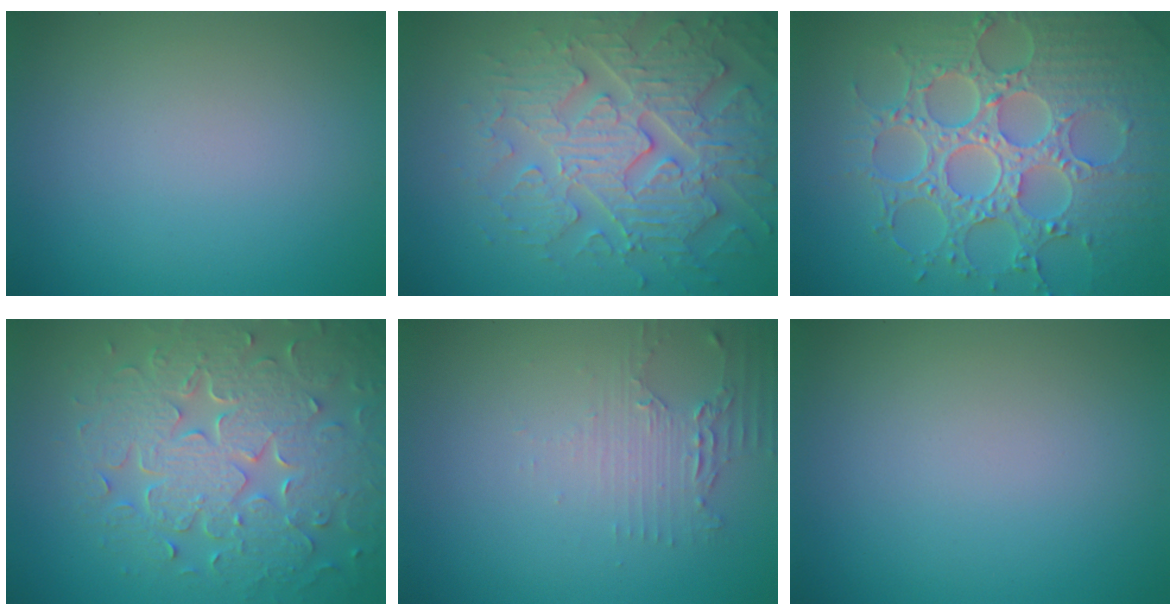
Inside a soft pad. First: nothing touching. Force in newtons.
{"total": 6.8, "press": 5.8, "slide": 3.6}
{"total": 8.7, "press": 6.5, "slide": 5.7}
{"total": 8.4, "press": 6.1, "slide": 5.8}
{"total": 2.0, "press": 1.6, "slide": 1.1}
{"total": 0.0}